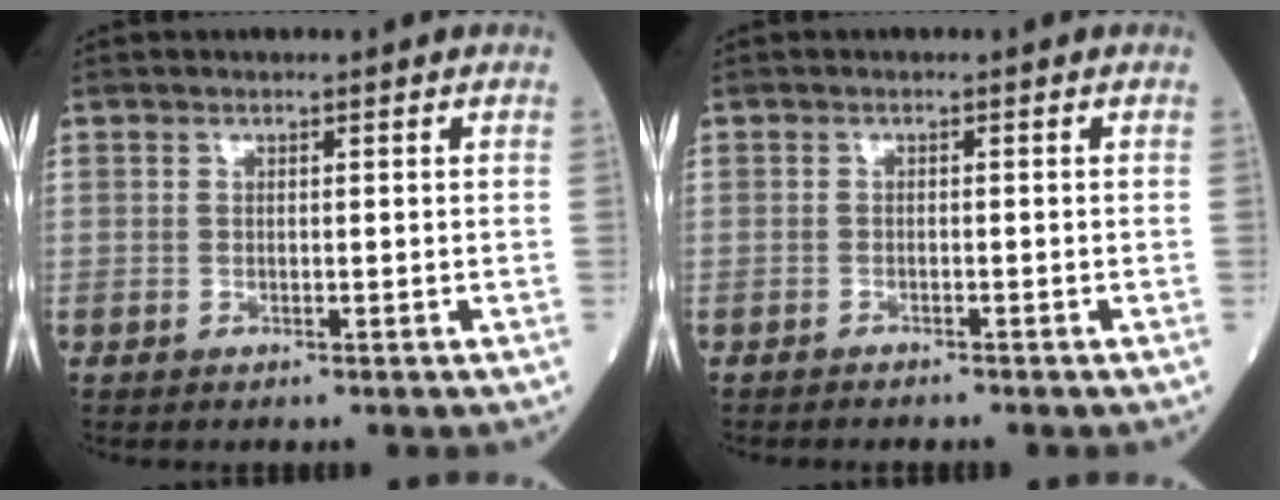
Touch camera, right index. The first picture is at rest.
{"total": 1.7, "force": [-1.6, 0.0, 0.6], "torque": [-0.010, 0.000, -0.019]}